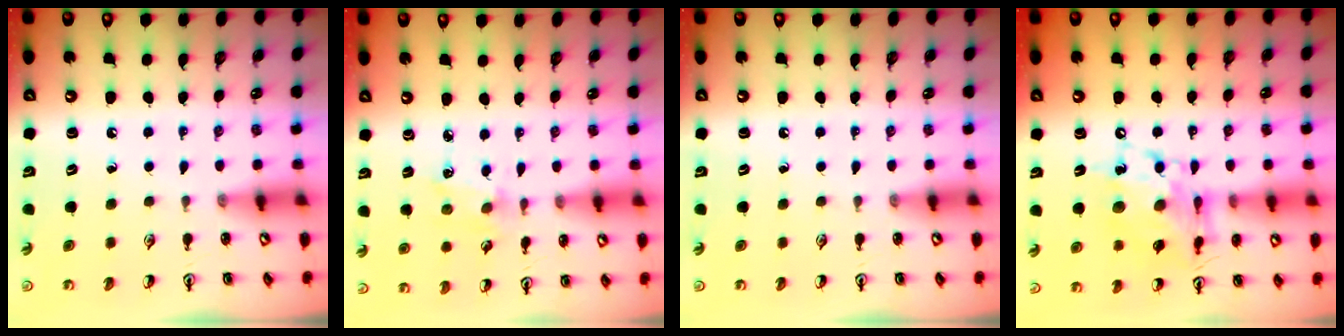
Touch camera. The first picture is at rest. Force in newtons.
{"total": 2.3, "press": 2.3, "slide": 0.4}
{"total": 0.0}
{"total": 13.0, "press": 12.9, "slide": 0.9}